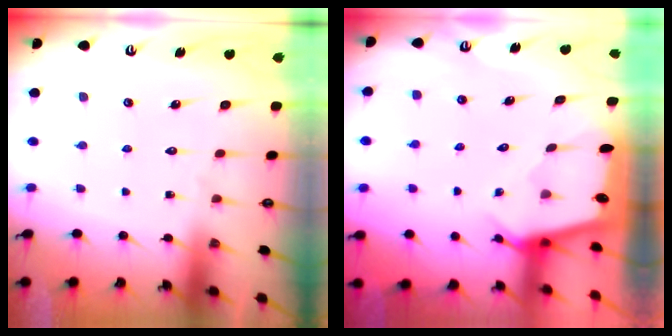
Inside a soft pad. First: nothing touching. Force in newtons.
{"total": 2.1, "press": 2.1, "slide": 0.1}